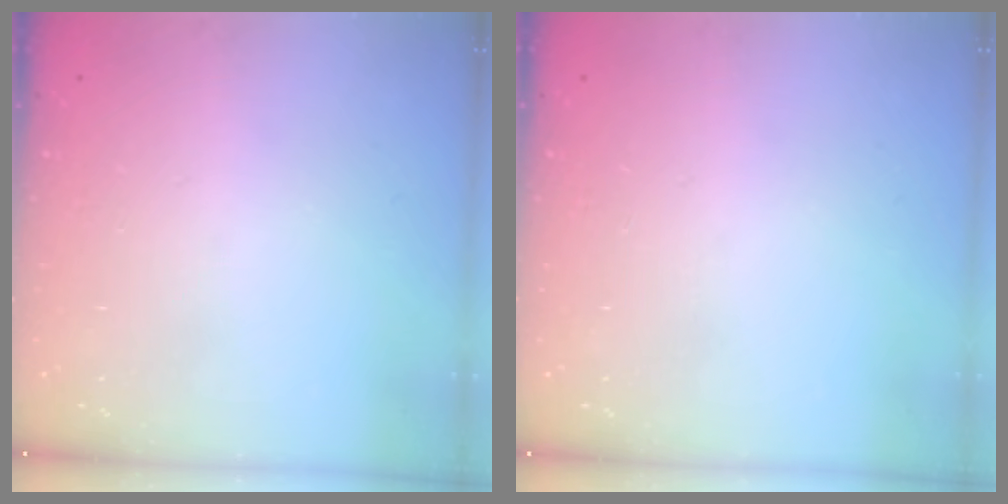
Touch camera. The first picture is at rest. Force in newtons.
{"total": 0.0}